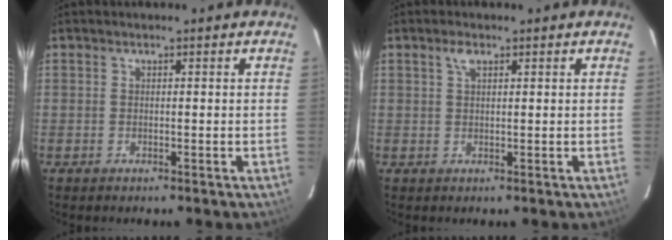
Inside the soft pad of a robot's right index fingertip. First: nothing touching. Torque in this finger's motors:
{"motor_torque": [0.24, 0.07, 0.05, 0.03]}